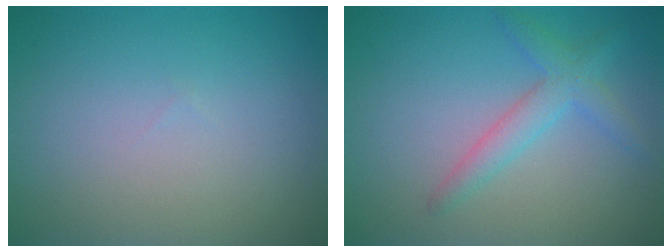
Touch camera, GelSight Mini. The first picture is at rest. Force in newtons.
{"total": 2.7, "press": 2.7, "slide": 0.1}